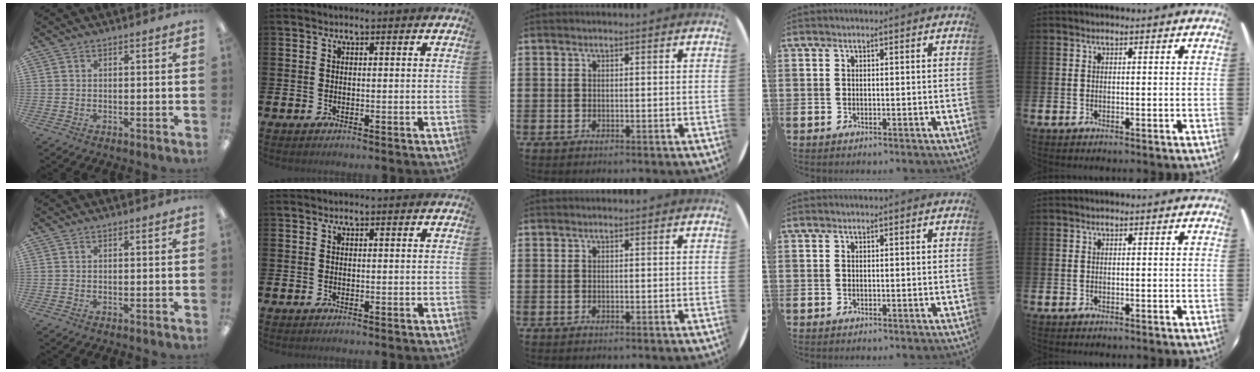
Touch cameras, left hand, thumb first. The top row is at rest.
{}